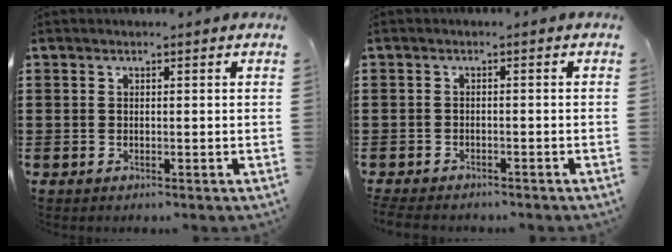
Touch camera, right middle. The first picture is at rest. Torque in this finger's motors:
{"motor_torque": [1.39, 0.08, 0.10, 0.10]}